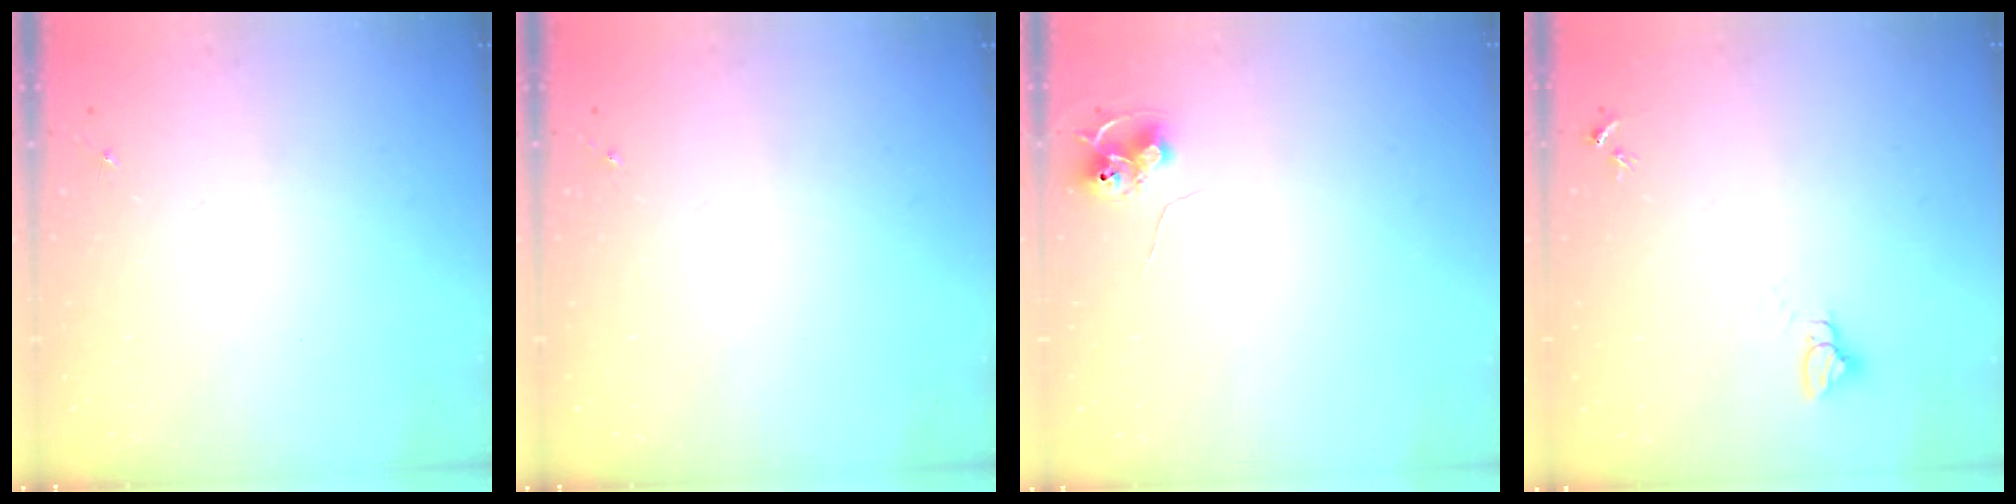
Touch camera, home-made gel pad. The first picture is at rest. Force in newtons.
{"total": 0.0}
{"total": 7.9, "press": 7.8, "slide": 0.9}
{"total": 3.0, "press": 3.0, "slide": 0.1}